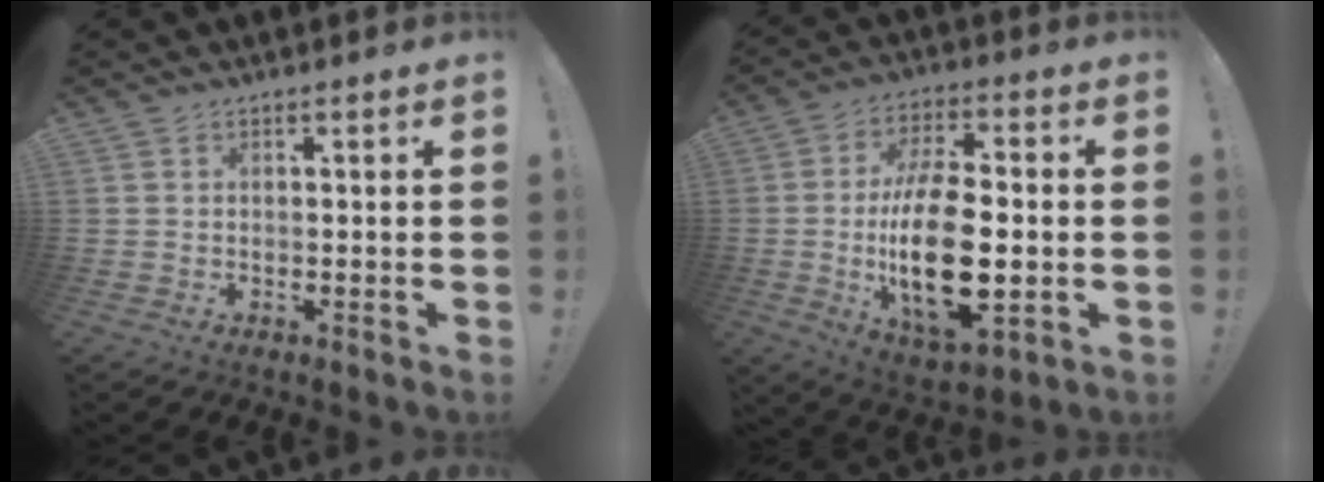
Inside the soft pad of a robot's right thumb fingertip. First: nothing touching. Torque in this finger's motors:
{"motor_torque": [2.29, 2.72, 2.24, -0.53, 0.71]}